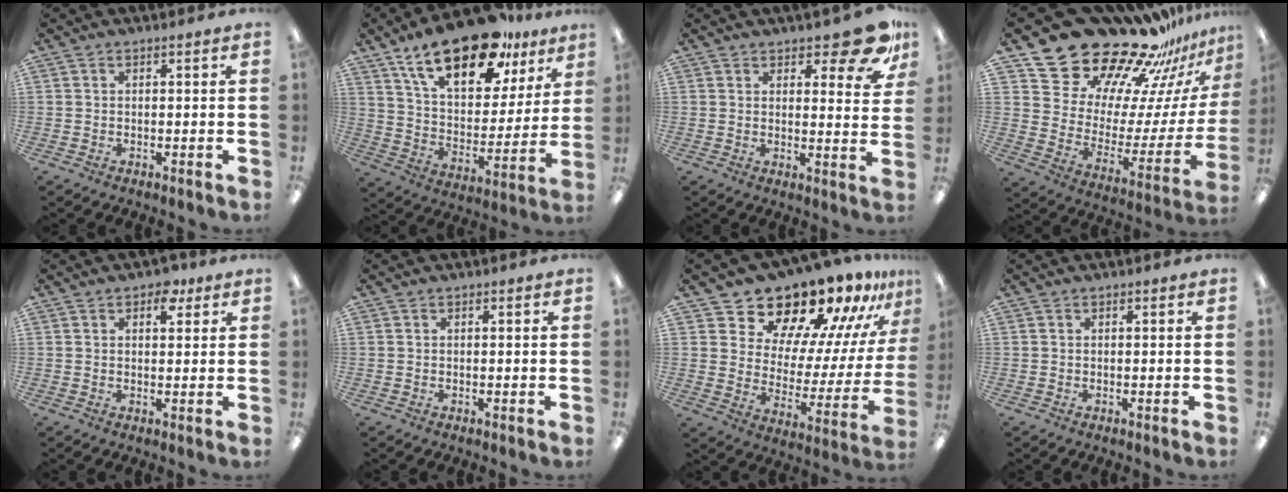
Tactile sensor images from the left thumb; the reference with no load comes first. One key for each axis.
{"total": 22.6, "fx": 15.4, "fy": 10.0, "fz": 13.3, "tx": -0.214, "ty": -0.083, "tz": 0.265}
{"total": 10.5, "fx": 7.9, "fy": 3.4, "fz": 6.0, "tx": -0.063, "ty": -0.056, "tz": 0.135}
{"total": 25.1, "fx": 21.9, "fy": 9.9, "fz": 7.3, "tx": -0.095, "ty": -0.184, "tz": 0.396}
{"total": 4.5, "fx": 2.5, "fy": 2.6, "fz": 2.7, "tx": -0.018, "ty": -0.010, "tz": 0.036}
{"total": 0.0}
{"total": 17.3, "fx": 15.6, "fy": 5.9, "fz": 4.3, "tx": -0.081, "ty": -0.138, "tz": 0.268}
{"total": 0.0}